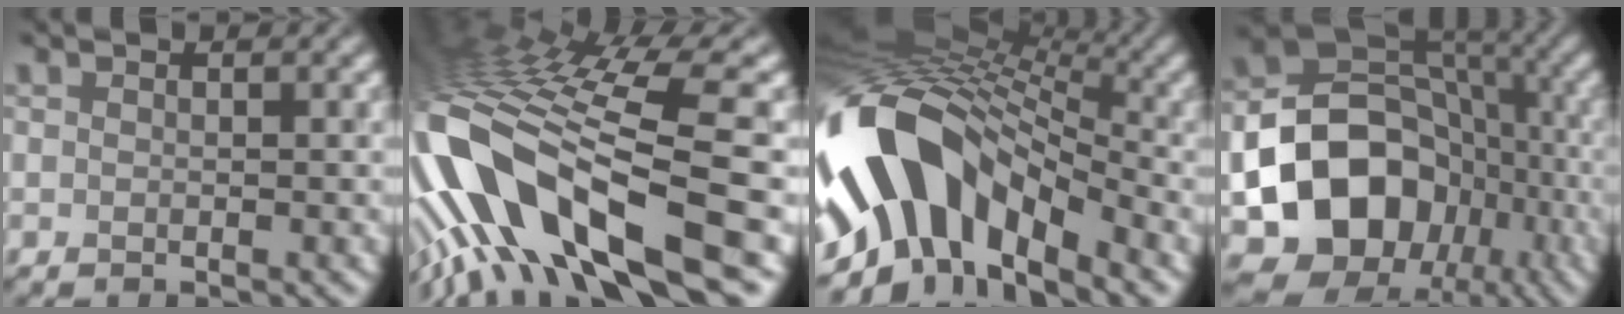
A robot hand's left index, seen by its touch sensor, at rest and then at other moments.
{"total": 14.8, "force": [-6.2, 4.0, 12.9], "torque": [-0.251, 0.016, -0.101]}
{"total": 12.3, "force": [-4.2, 7.2, 9.0], "torque": [-0.152, 0.009, -0.086]}
{"total": 15.1, "force": [-4.7, 12.1, 7.8], "torque": [-0.120, -0.007, -0.098]}